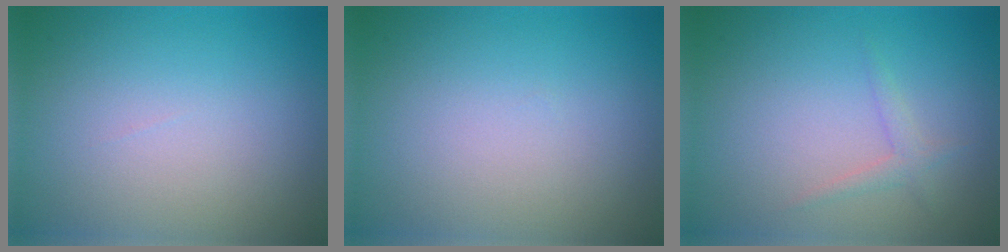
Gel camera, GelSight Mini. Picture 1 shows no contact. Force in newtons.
{"total": 0.0}
{"total": 1.2, "press": 1.1, "slide": 0.1}